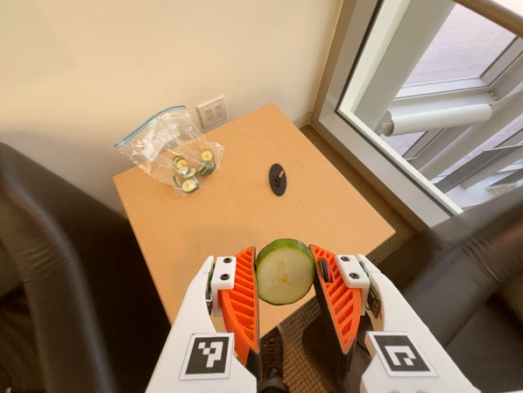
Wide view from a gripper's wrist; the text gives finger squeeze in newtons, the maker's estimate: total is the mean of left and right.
{"total": 11.2, "left": 11.9, "right": 10.6}